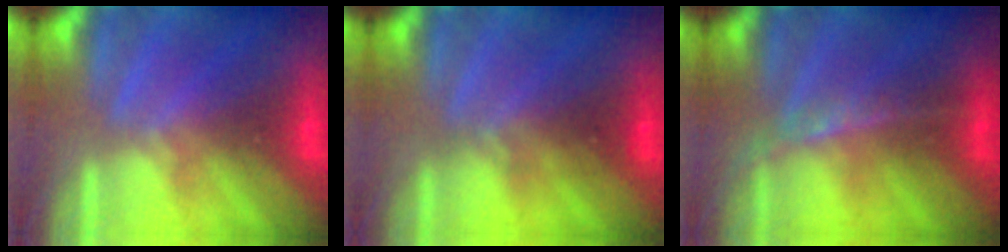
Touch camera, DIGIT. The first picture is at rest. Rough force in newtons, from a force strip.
{"total": 2.3}
{"total": 2.4}